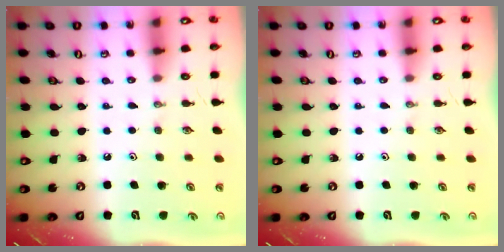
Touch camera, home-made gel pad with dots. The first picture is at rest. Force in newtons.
{"total": 0.0}